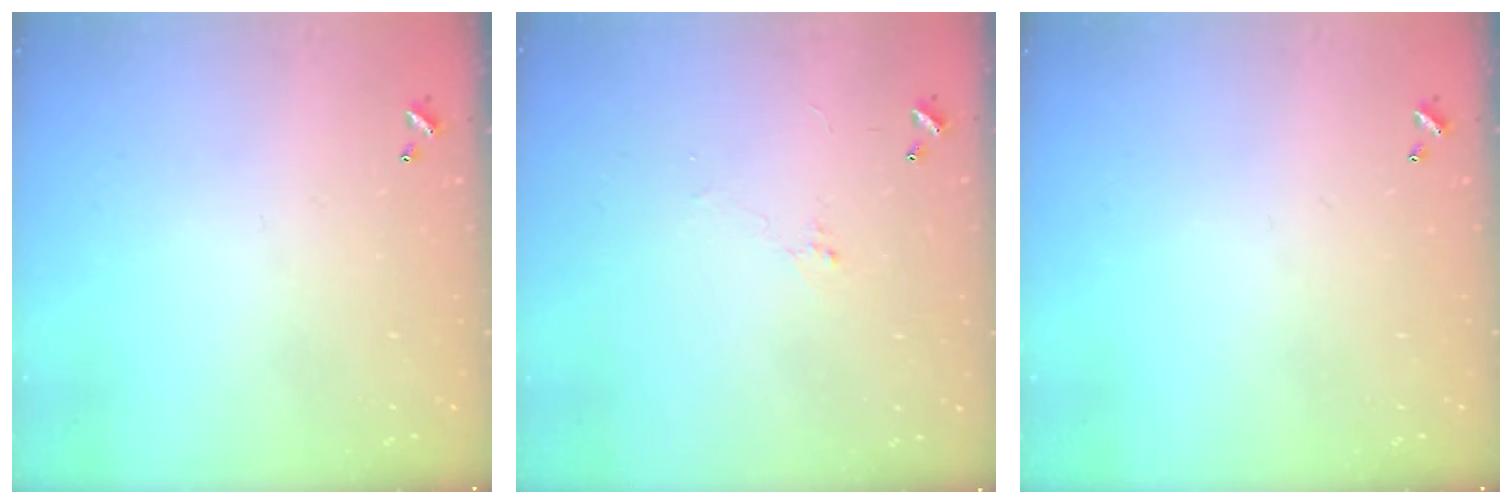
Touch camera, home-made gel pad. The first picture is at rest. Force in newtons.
{"total": 0.6, "press": 0.3, "slide": 0.5}
{"total": 0.0}